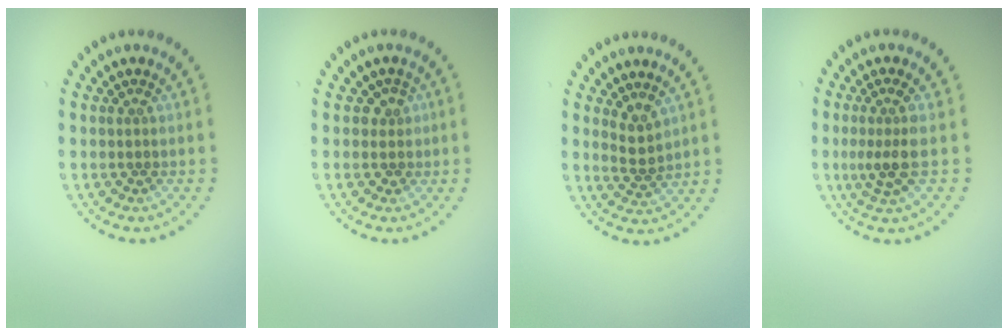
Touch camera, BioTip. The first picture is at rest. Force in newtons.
{"total": 1.4, "press": 1.1, "slide": 0.8}
{"total": 1.8, "press": 1.4, "slide": 1.1}
{"total": 2.7, "press": 2.0, "slide": 1.8}